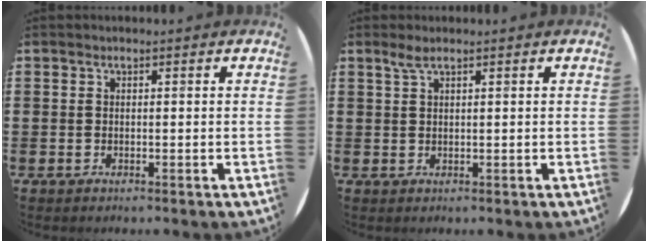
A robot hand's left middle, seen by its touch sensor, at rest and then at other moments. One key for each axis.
{"total": 1.5, "fx": 1.1, "fy": 0.1, "fz": 1.1, "tx": -0.022, "ty": 0.003, "tz": 0.019}